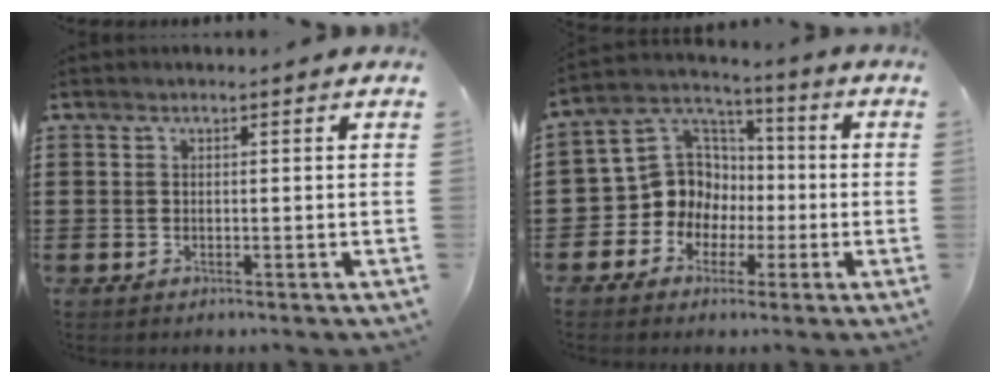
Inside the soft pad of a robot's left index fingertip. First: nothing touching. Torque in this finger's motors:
{"motor_torque": [0.58, 0.08, 0.34, 0.03]}